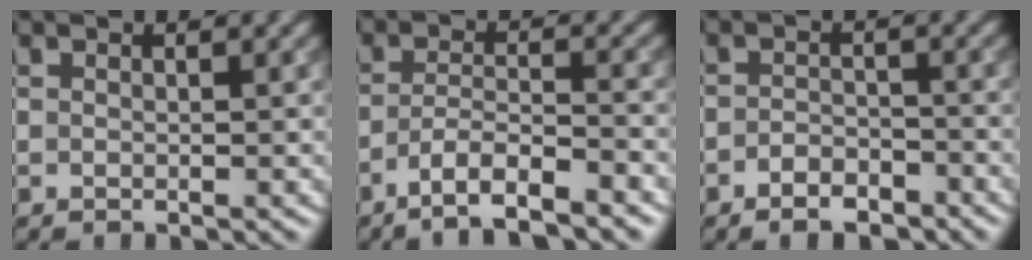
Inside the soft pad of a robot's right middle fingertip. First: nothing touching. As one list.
[{"total": 5.0, "force": [-3.3, 1.0, 3.6], "torque": [-0.057, 0.003, -0.062]}, {"total": 2.7, "force": [-2.0, 1.3, 1.3], "torque": [-0.019, 0.003, -0.036]}]